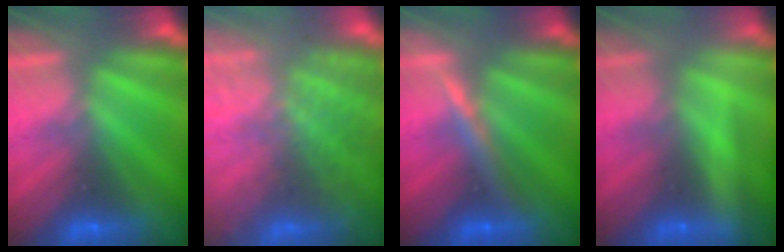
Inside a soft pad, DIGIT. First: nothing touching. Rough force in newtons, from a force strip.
{"total": 7.6}
{"total": 3.4}
{"total": 2.2}